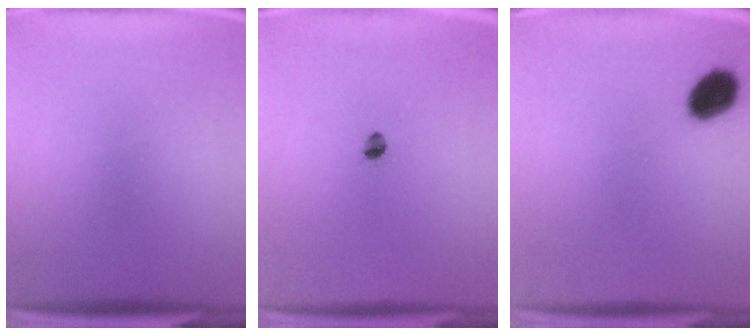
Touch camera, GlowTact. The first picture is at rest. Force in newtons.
{"total": 2.0}
{"total": 7.4}